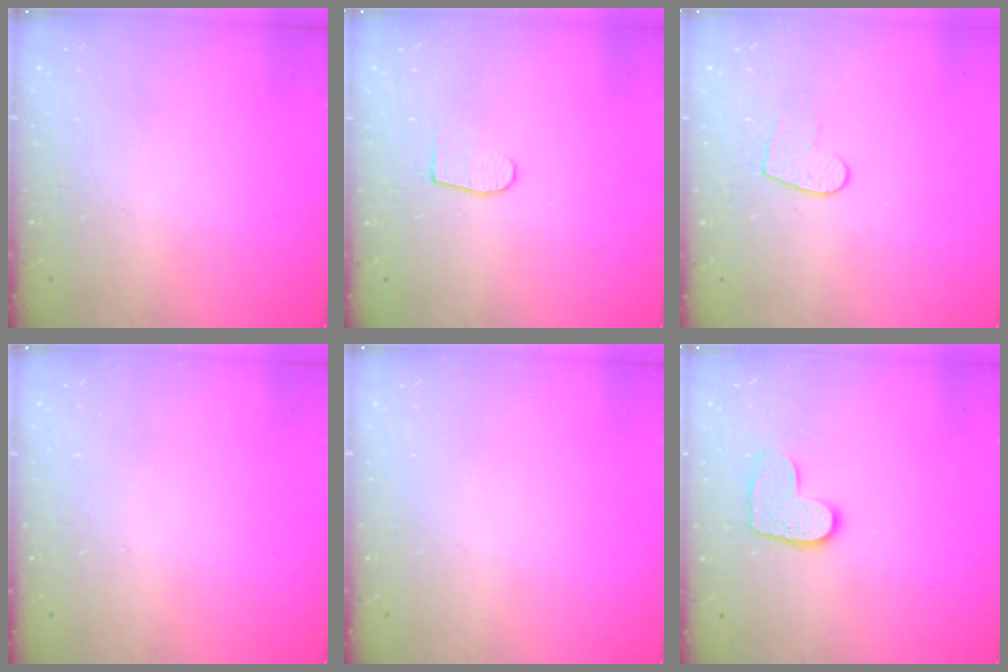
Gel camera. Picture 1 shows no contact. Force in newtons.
{"total": 5.8, "press": 5.8, "slide": 0.5}
{"total": 6.7, "press": 6.7, "slide": 0.4}
{"total": 0.0}
{"total": 0.0}
{"total": 8.9, "press": 8.9, "slide": 0.4}